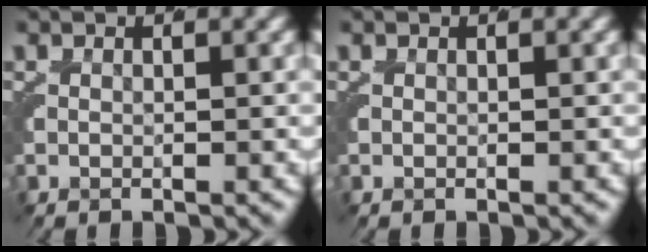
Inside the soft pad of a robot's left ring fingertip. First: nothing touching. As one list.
[{"total": 0.0}]